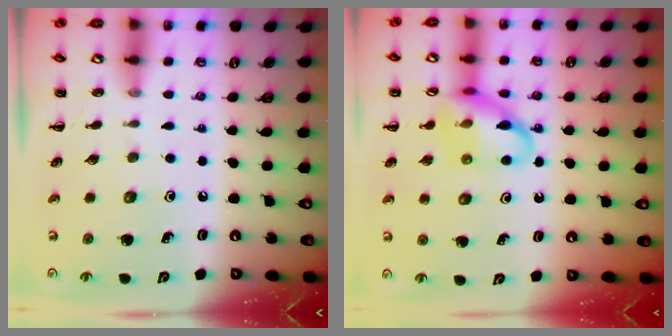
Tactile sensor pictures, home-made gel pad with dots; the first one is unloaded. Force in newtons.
{"total": 13.4, "press": 13.2, "slide": 2.3}